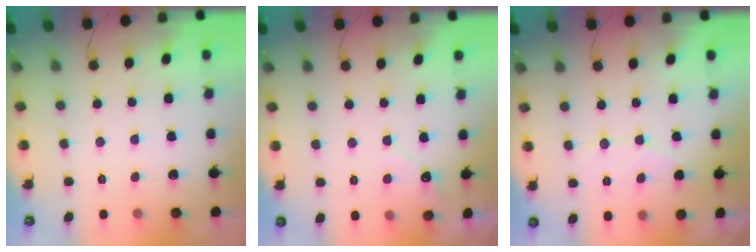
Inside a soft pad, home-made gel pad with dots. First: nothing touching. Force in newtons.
{"total": 3.7, "press": 3.7, "slide": 0.2}
{"total": 4.2, "press": 4.1, "slide": 0.3}